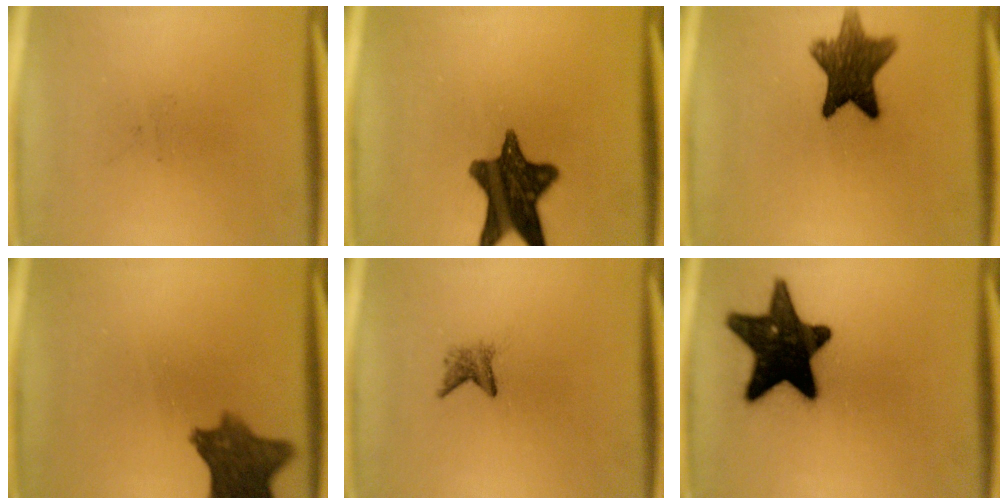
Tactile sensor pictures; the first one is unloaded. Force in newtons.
{"total": 13.5}
{"total": 10.5}
{"total": 9.1}
{"total": 1.8}
{"total": 17.2}